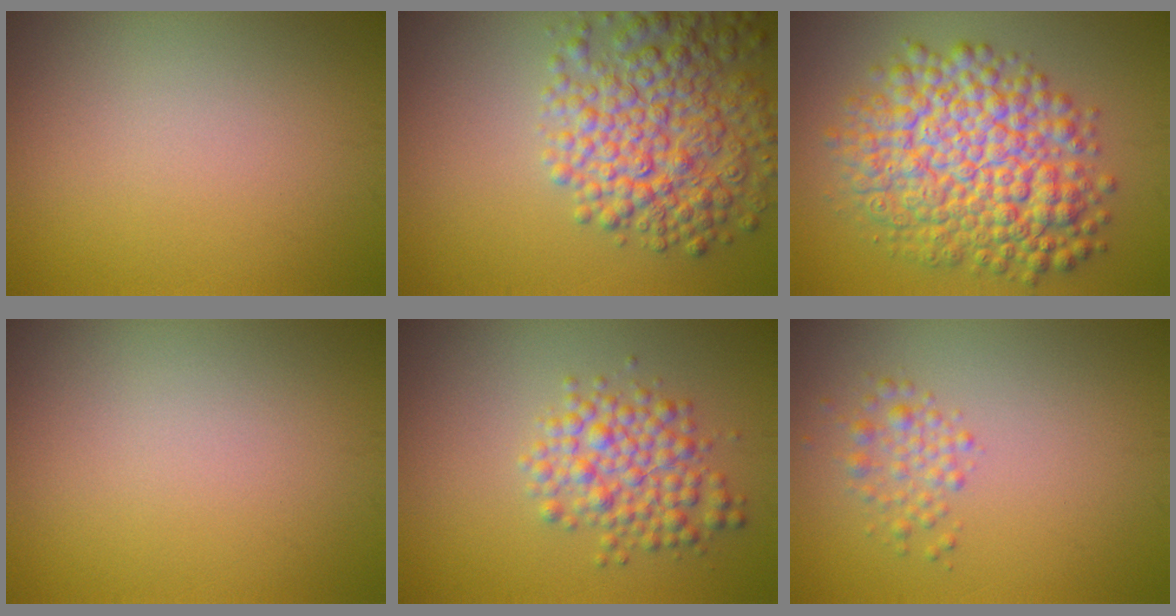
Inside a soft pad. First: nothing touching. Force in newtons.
{"total": 8.0, "press": 8.0, "slide": 0.3}
{"total": 10.6, "press": 10.6, "slide": 0.1}
{"total": 0.0}
{"total": 4.3, "press": 4.3, "slide": 0.1}
{"total": 1.9, "press": 1.9, "slide": 0.0}